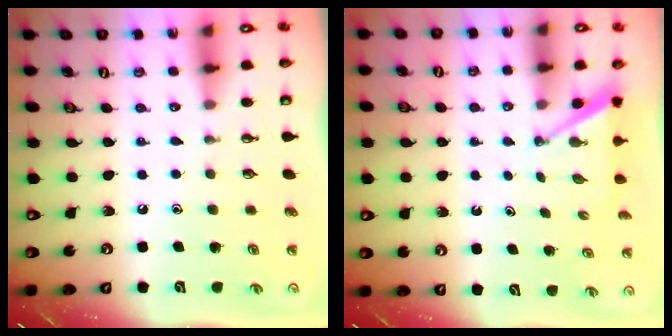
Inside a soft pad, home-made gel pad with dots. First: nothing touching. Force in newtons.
{"total": 2.9, "press": 2.9, "slide": 0.2}